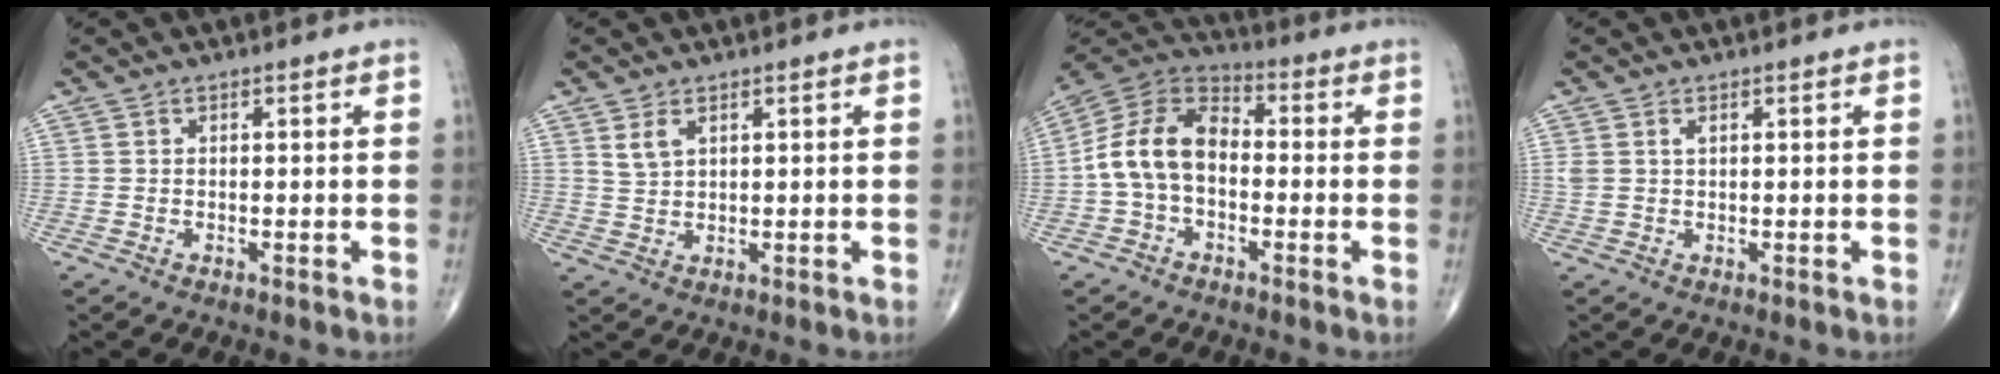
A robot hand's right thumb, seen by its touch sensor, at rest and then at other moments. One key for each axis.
{"total": 2.7, "fx": 1.5, "fy": 1.4, "fz": 1.8, "tx": -0.034, "ty": -0.005, "tz": 0.037}
{"total": 12.1, "fx": -1.5, "fy": 8.0, "fz": 8.9, "tx": -0.156, "ty": 0.037, "tz": -0.042}
{"total": 1.7, "fx": 0.7, "fy": 0.9, "fz": 1.2, "tx": -0.032, "ty": 0.009, "tz": 0.020}